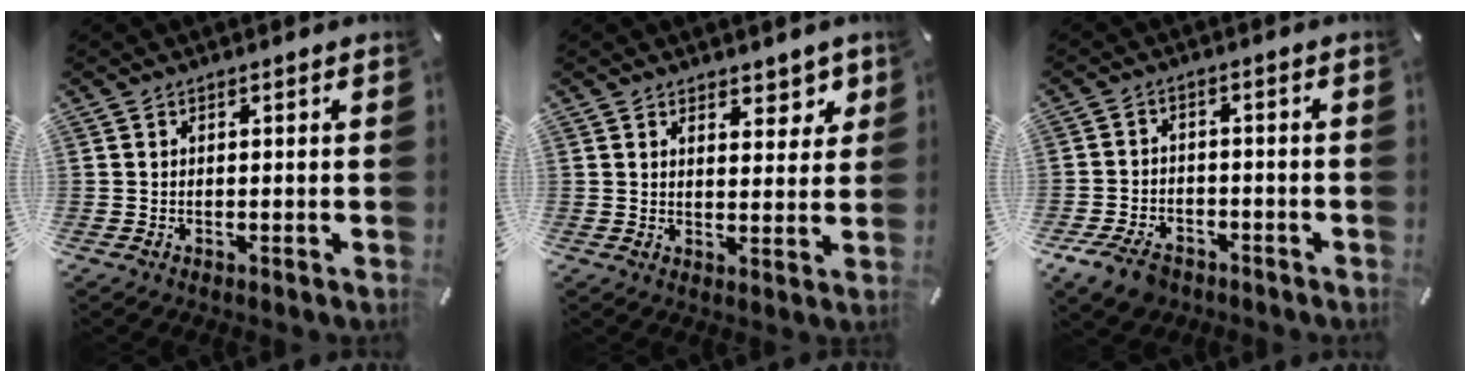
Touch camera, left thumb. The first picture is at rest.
{"total": 5.1, "force": [3.7, 3.1, 1.5], "torque": [-0.004, -0.024, 0.060]}
{"total": 6.6, "force": [-4.3, 4.1, 2.9], "torque": [-0.067, 0.016, -0.080]}